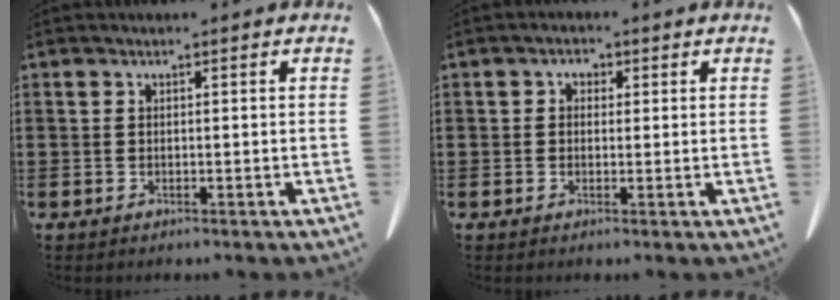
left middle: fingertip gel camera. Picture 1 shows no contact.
{"total": 1.3, "force": [0.5, 1.1, 0.6], "torque": [-0.009, 0.003, 0.006]}